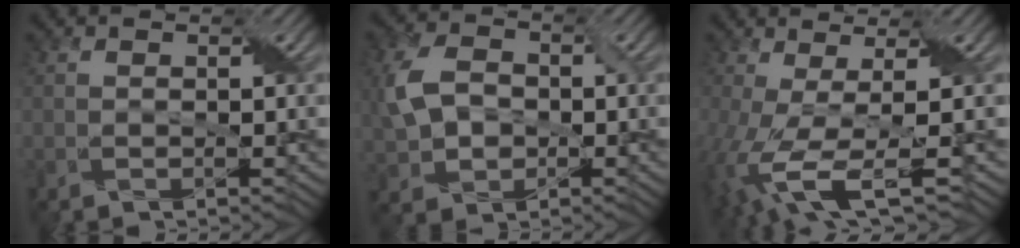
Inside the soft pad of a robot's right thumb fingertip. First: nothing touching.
{"total": 6.8, "force": [0.0, 5.2, 4.4], "torque": [-0.111, 0.001, -0.006]}
{"total": 8.8, "force": [-2.0, 2.7, 8.1], "torque": [-0.165, -0.019, -0.029]}